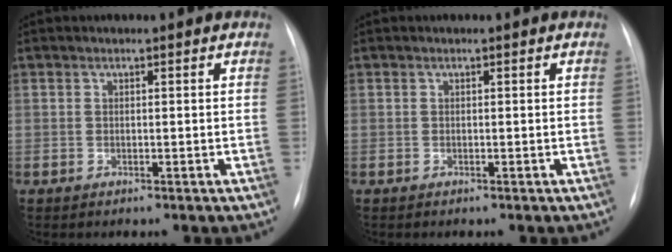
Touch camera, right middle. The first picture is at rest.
{"total": 0.0}